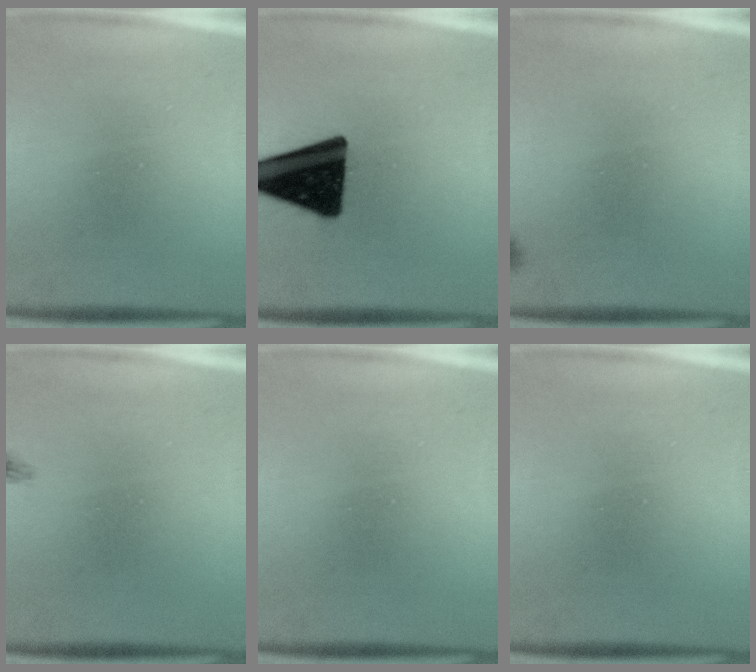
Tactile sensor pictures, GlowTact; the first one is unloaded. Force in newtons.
{"total": 19.4}
{"total": 1.0}
{"total": 0.9}
{"total": 0.0}
{"total": 0.0}